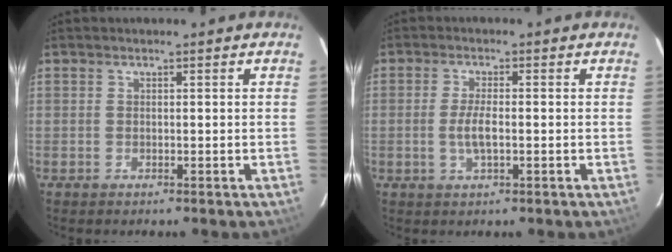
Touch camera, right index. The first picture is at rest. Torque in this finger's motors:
{"motor_torque": [0.73, -0.17, 0.30, 0.09]}